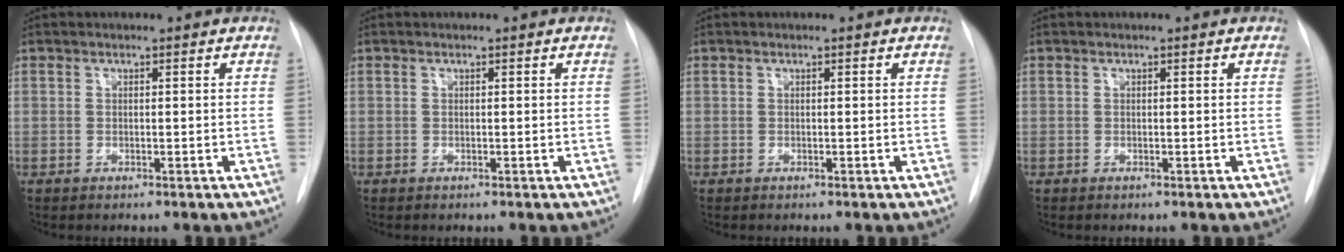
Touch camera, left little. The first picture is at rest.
{"total": 0.0}
{"total": 0.0}
{"total": 0.0}